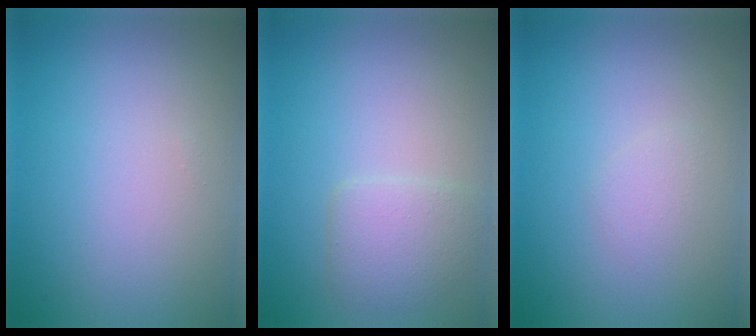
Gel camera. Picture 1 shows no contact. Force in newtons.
{"total": 2.4, "press": 2.4, "slide": 0.2}
{"total": 0.9, "press": 0.9, "slide": 0.0}